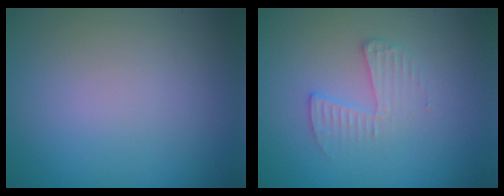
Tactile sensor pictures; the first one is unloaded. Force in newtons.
{"total": 2.1, "press": 2.0, "slide": 0.1}